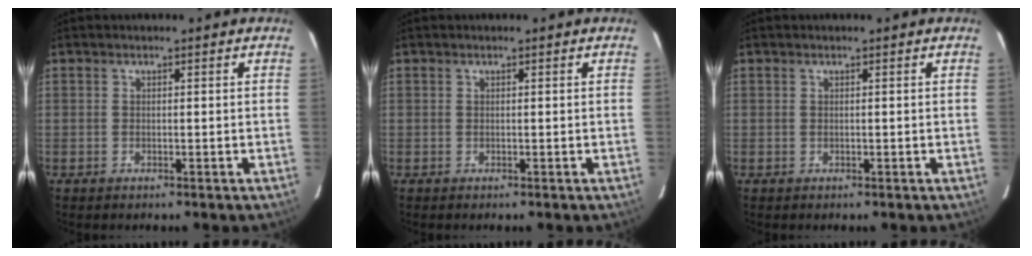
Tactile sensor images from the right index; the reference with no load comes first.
{"total": 0.0}
{"total": 0.0}